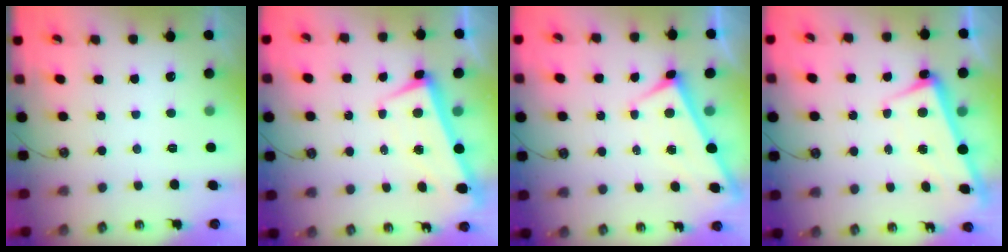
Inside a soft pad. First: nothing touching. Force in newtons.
{"total": 2.7, "press": 2.0, "slide": 1.8}
{"total": 1.8, "press": 1.8, "slide": 0.1}
{"total": 2.2, "press": 2.1, "slide": 0.8}